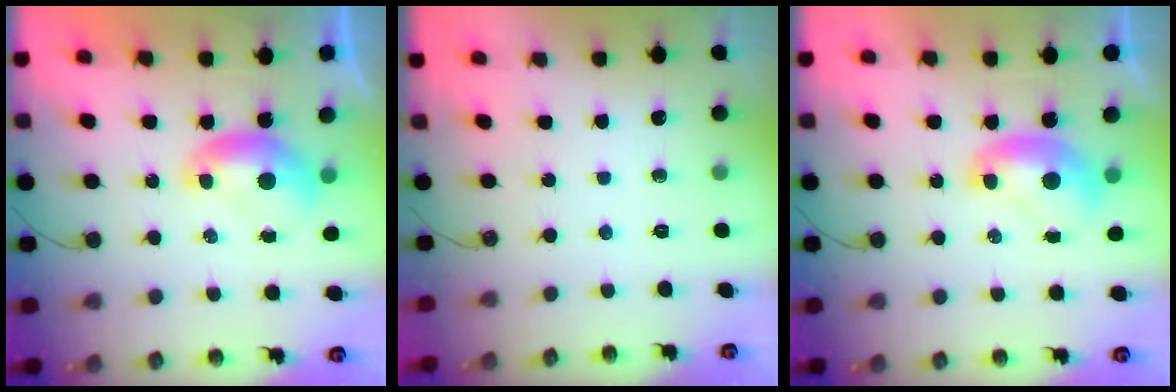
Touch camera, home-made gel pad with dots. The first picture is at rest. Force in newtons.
{"total": 0.0}
{"total": 1.3, "press": 1.3, "slide": 0.1}